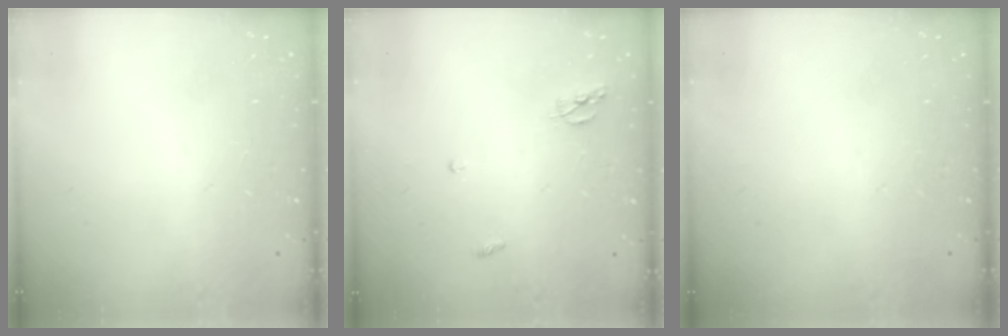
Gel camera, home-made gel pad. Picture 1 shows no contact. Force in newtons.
{"total": 5.5, "press": 5.5, "slide": 0.2}
{"total": 0.0}